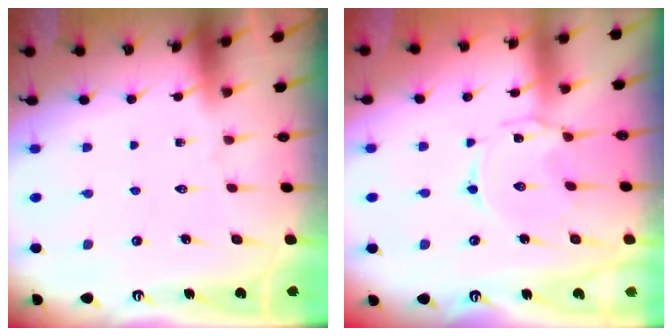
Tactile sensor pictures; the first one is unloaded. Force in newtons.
{"total": 1.8, "press": 1.7, "slide": 0.4}